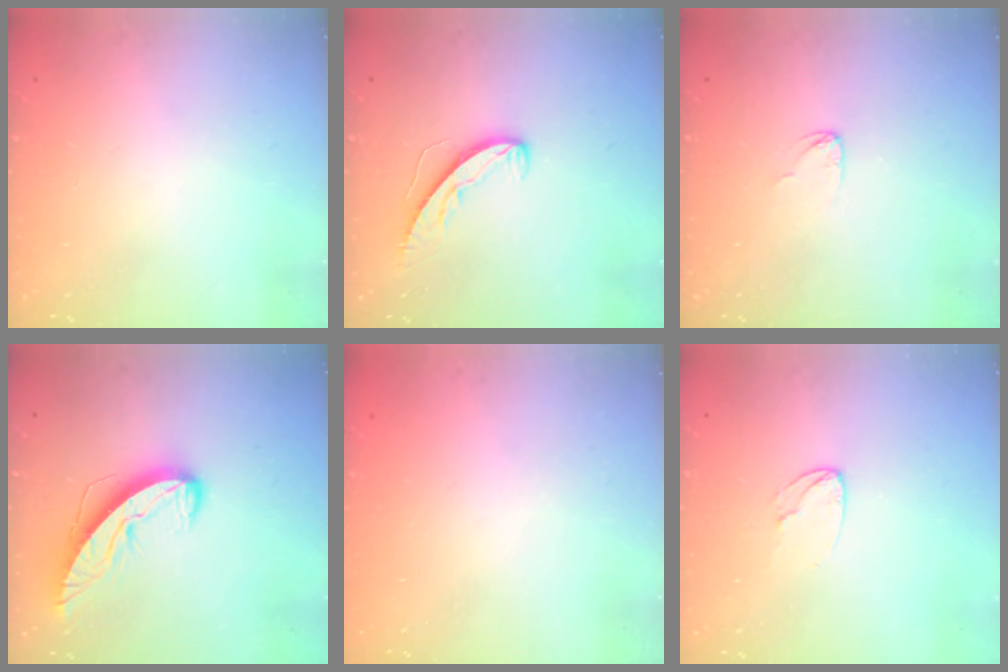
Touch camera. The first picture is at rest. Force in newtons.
{"total": 6.8, "press": 6.8, "slide": 0.5}
{"total": 2.7, "press": 2.7, "slide": 0.1}
{"total": 10.2, "press": 10.1, "slide": 1.3}
{"total": 0.0}
{"total": 5.5, "press": 5.5, "slide": 0.3}